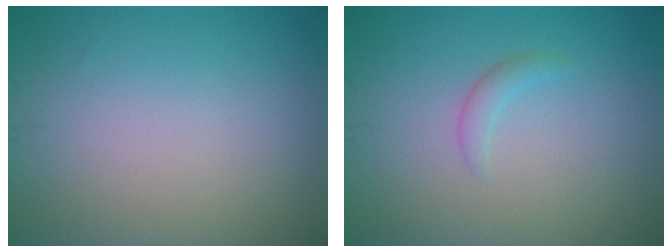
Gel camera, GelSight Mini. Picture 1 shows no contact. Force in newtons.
{"total": 1.0, "press": 1.0, "slide": 0.1}